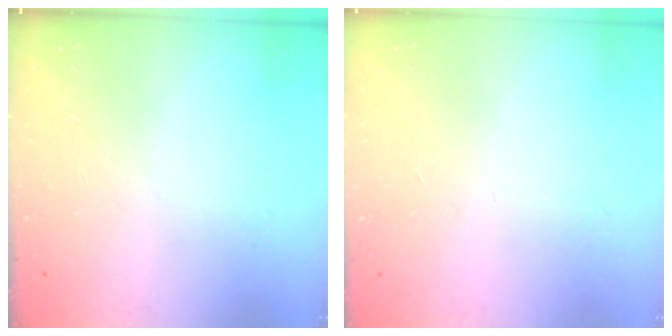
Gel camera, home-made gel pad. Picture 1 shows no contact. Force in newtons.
{"total": 1.0, "press": 0.9, "slide": 0.2}